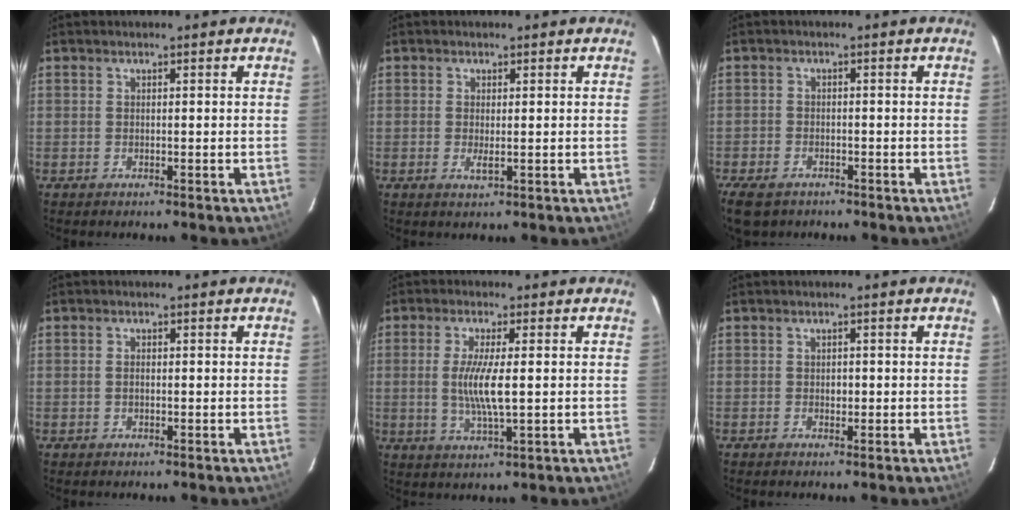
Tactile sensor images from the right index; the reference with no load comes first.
{"total": 1.9, "force": [-0.1, 0.5, 1.8], "torque": [-0.036, -0.004, -0.002]}
{"total": 6.8, "force": [-4.6, 4.0, 3.0], "torque": [-0.086, -0.015, -0.083]}
{"total": 1.3, "force": [0.0, 0.8, 1.0], "torque": [-0.020, 0.002, -0.001]}
{"total": 6.9, "force": [0.0, 0.9, 6.9], "torque": [-0.133, -0.008, 0.001]}
{"total": 1.1, "force": [-0.1, 0.9, 0.6], "torque": [-0.008, 0.002, -0.001]}